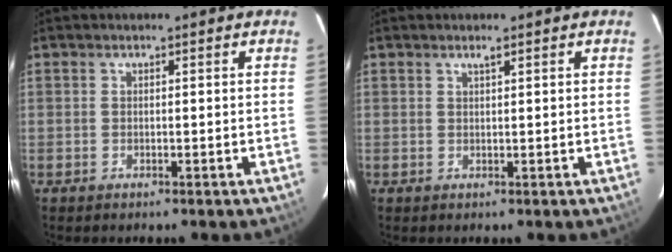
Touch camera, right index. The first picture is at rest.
{"total": 0.8, "force": [0.6, 0.0, 0.5], "torque": [-0.007, 0.001, 0.010]}